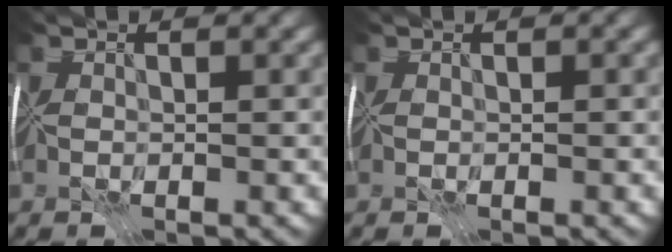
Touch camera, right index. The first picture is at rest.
{"total": 0.0}